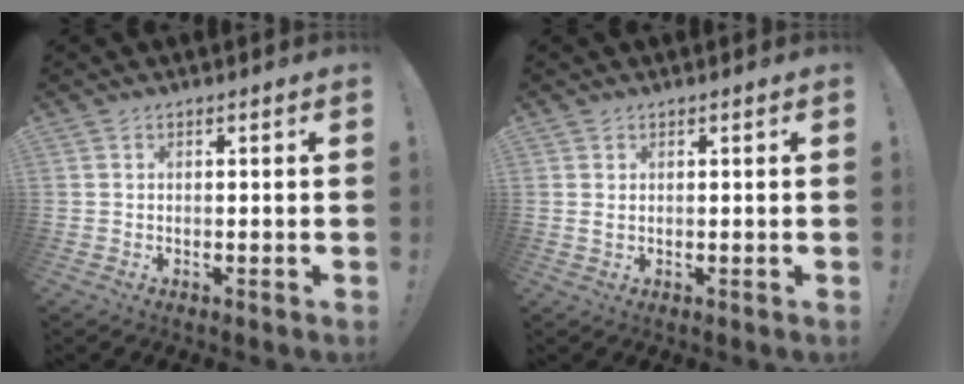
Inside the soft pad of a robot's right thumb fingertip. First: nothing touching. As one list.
[{"total": 1.0, "force": [0.5, 0.3, 0.9], "torque": [-0.016, 0.001, 0.008]}]